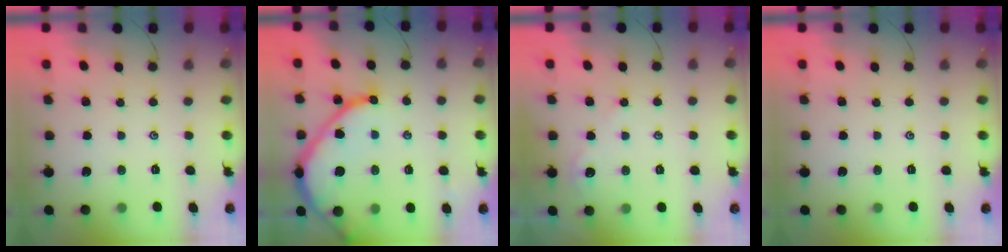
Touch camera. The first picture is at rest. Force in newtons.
{"total": 12.3, "press": 12.3, "slide": 1.1}
{"total": 1.4, "press": 1.3, "slide": 0.4}
{"total": 0.0}